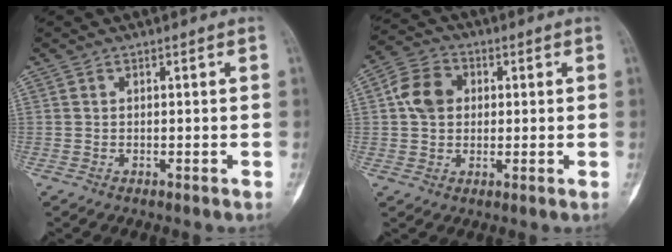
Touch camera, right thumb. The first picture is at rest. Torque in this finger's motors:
{"motor_torque": [0.91, 1.06, 0.74, 0.15, 0.23]}